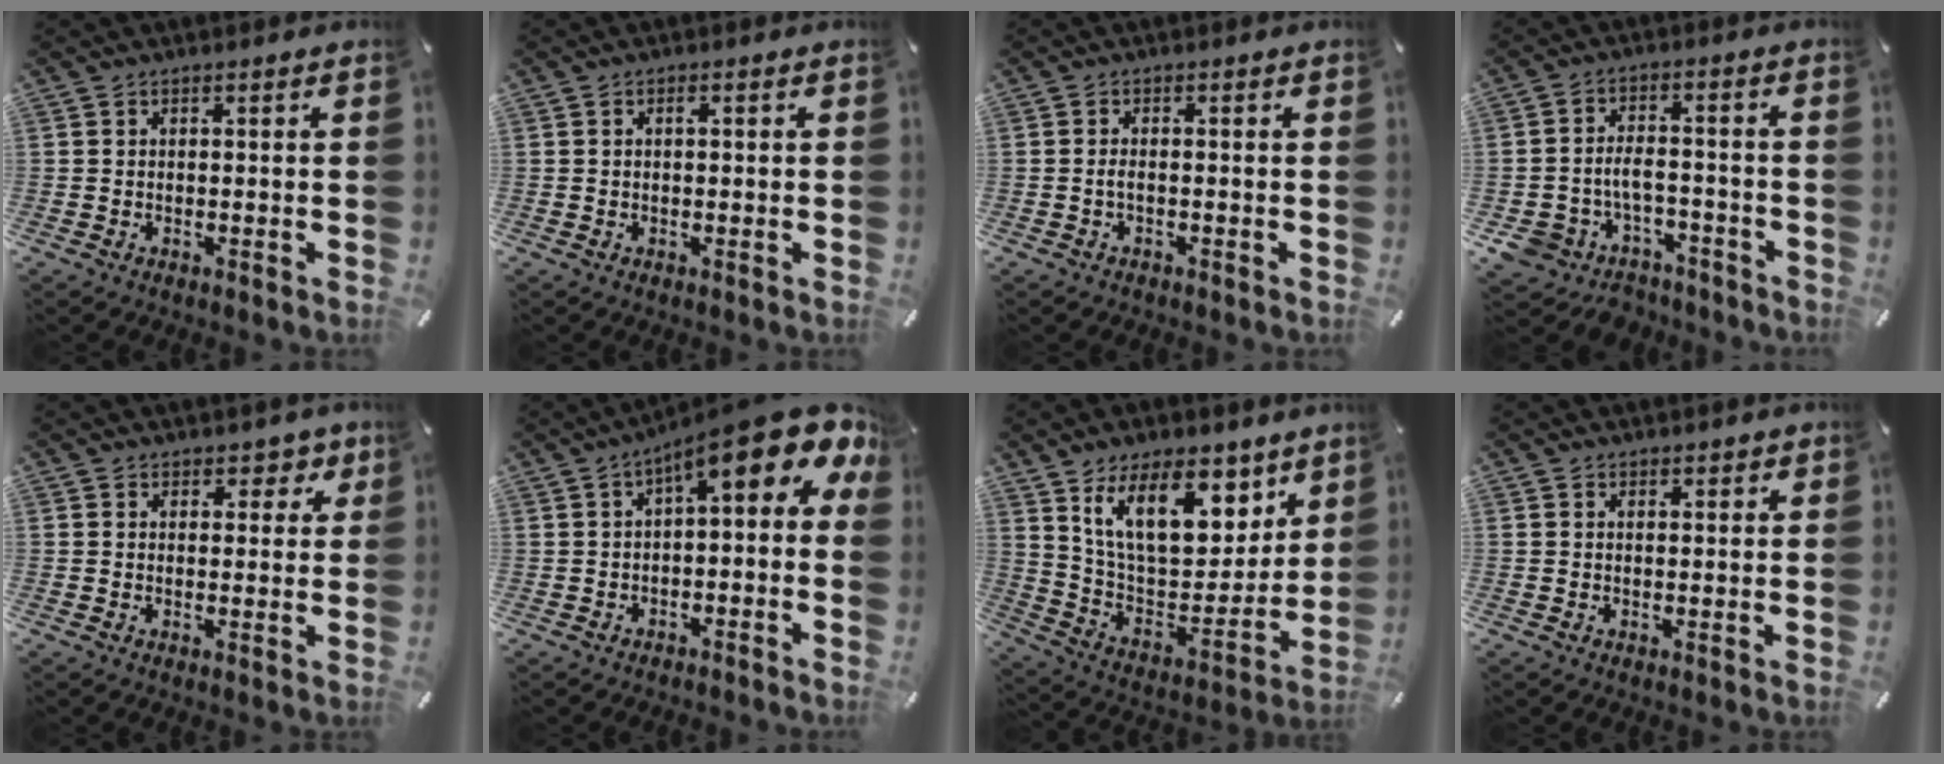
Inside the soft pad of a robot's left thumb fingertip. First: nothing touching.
{"total": 1.2, "force": [0.2, 0.6, 1.0], "torque": [-0.020, 0.004, 0.002]}
{"total": 1.4, "force": [-0.5, 0.6, 1.1], "torque": [-0.030, -0.002, -0.012]}
{"total": 7.4, "force": [-3.4, 5.7, 3.3], "torque": [-0.073, 0.020, -0.062]}
{"total": 3.7, "force": [2.3, 2.7, 1.2], "torque": [0.010, -0.013, 0.033]}
{"total": 13.3, "force": [6.1, 4.3, 11.0], "torque": [-0.166, -0.042, 0.099]}
{"total": 19.0, "force": [11.9, 9.9, 11.0], "torque": [-0.188, -0.069, 0.213]}
{"total": 1.0, "force": [0.8, 0.6, 0.2], "torque": [-0.005, 0.001, 0.016]}